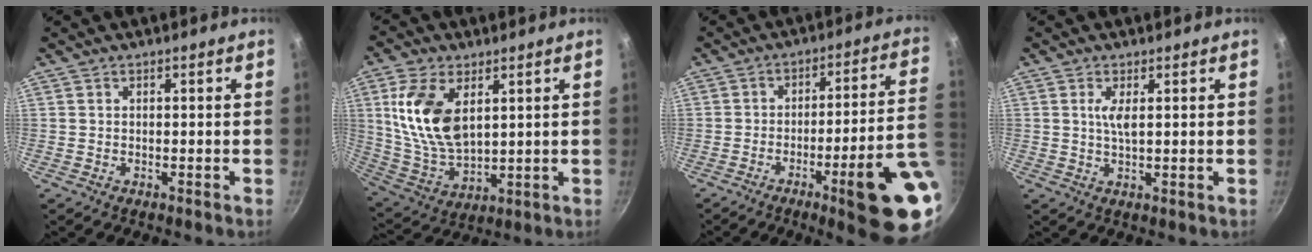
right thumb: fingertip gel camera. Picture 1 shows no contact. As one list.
[{"total": 15.2, "force": [4.5, 8.6, 11.7], "torque": [-0.215, -0.024, 0.098]}, {"total": 18.7, "force": [-6.0, 2.5, 17.5], "torque": [-0.210, 0.024, -0.080]}, {"total": 3.1, "force": [0.9, 0.7, 2.9], "torque": [-0.059, -0.008, 0.018]}]